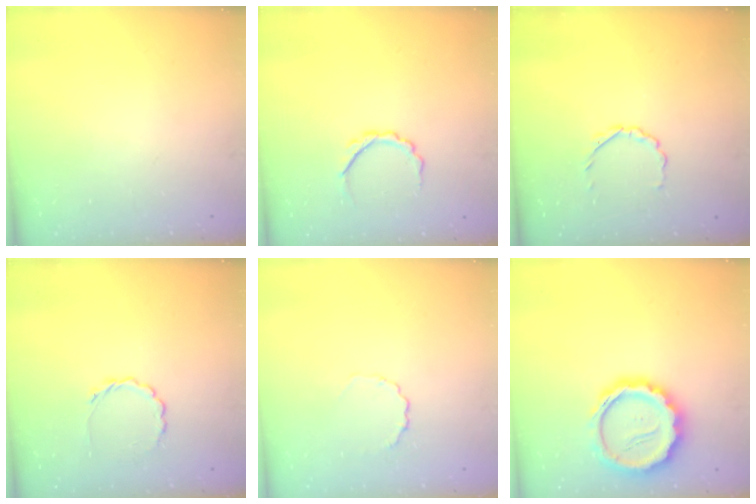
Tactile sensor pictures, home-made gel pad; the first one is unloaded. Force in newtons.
{"total": 4.5, "press": 4.5, "slide": 0.6}
{"total": 2.7, "press": 2.5, "slide": 0.9}
{"total": 2.5, "press": 2.2, "slide": 1.1}
{"total": 2.6, "press": 2.3, "slide": 1.0}
{"total": 16.7, "press": 16.4, "slide": 3.1}